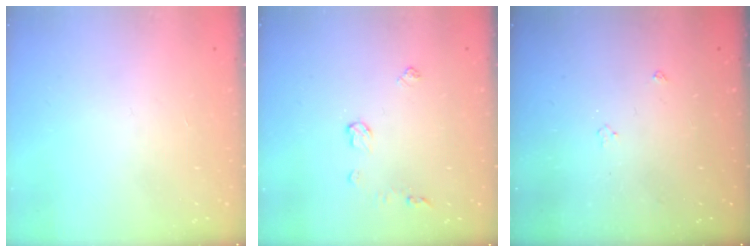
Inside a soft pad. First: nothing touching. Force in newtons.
{"total": 6.1, "press": 6.1, "slide": 0.7}
{"total": 3.2, "press": 3.2, "slide": 0.5}